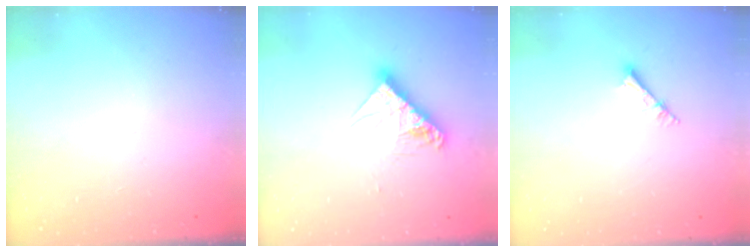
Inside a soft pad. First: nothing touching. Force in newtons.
{"total": 10.8, "press": 10.8, "slide": 1.0}
{"total": 2.7, "press": 2.7, "slide": 0.3}